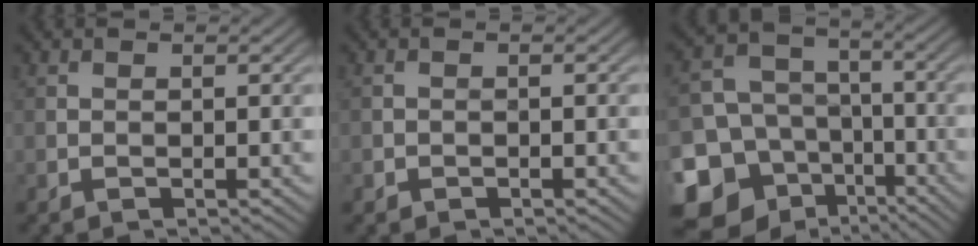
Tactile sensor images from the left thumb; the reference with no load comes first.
{"total": 0.8, "force": [-0.5, 0.6, 0.2], "torque": [-0.001, -0.002, -0.009]}
{"total": 16.1, "force": [-7.4, 13.0, 5.9], "torque": [-0.184, -0.039, -0.117]}